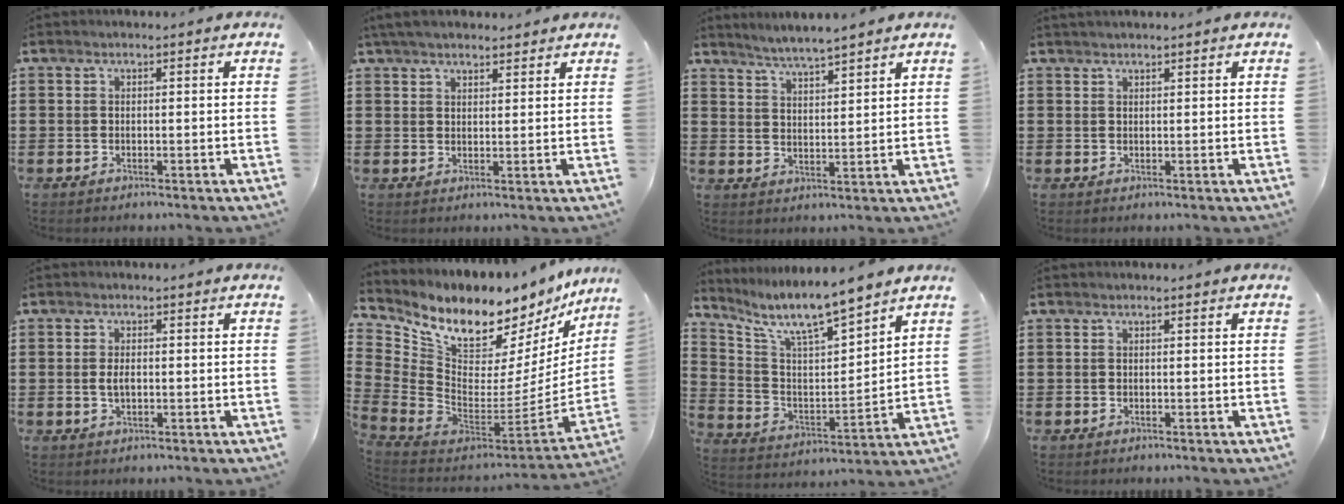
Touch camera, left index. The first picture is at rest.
{"total": 3.9, "force": [3.4, 1.1, 1.5], "torque": [-0.038, 0.001, 0.064]}
{"total": 3.4, "force": [3.3, -0.6, 0.6], "torque": [-0.023, -0.015, 0.058]}
{"total": 1.0, "force": [1.0, 0.1, 0.3], "torque": [-0.006, 0.000, 0.019]}
{"total": 2.2, "force": [-0.1, 1.0, 1.9], "torque": [-0.045, 0.000, -0.005]}
{"total": 8.9, "force": [7.7, 3.3, 3.0], "torque": [-0.085, -0.095, 0.129]}
{"total": 8.2, "force": [7.1, 0.9, 3.9], "torque": [-0.106, -0.044, 0.118]}
{"total": 0.0}